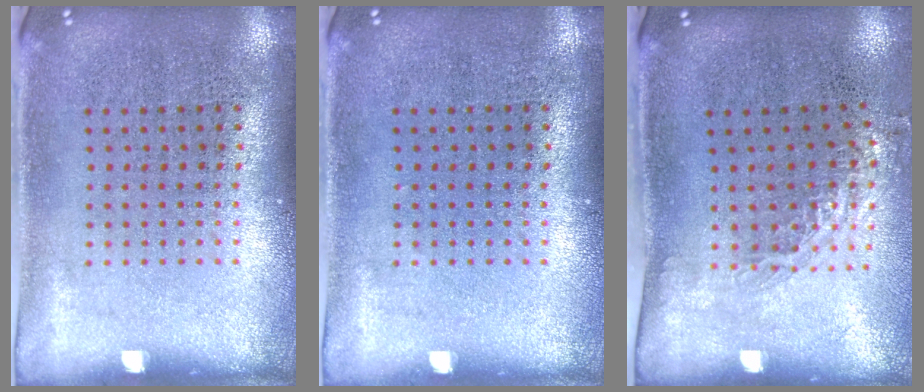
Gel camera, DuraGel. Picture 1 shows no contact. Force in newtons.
{"total": 0.0}
{"total": 1.2, "press": 1.0, "slide": 0.8}